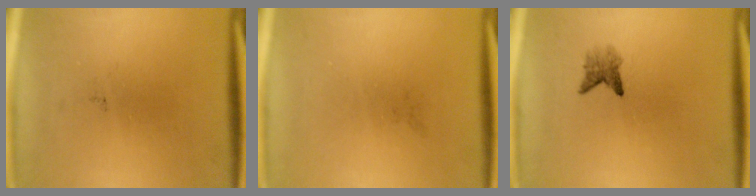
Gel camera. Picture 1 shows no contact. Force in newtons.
{"total": 0.0}
{"total": 2.0}